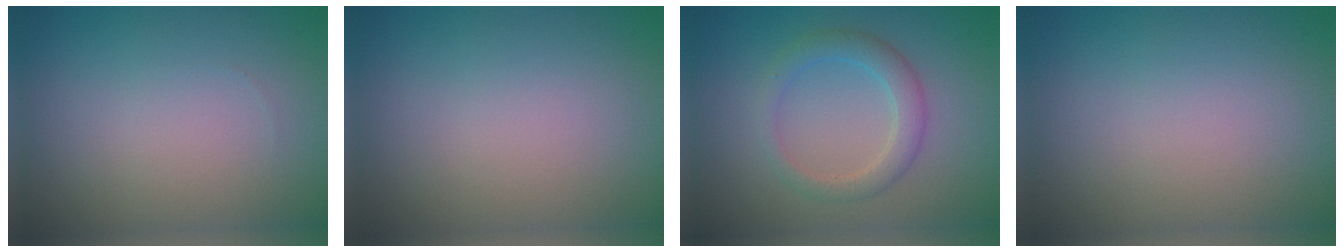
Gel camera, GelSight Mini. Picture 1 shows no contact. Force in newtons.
{"total": 0.0}
{"total": 2.7, "press": 2.7, "slide": 0.1}
{"total": 0.0}